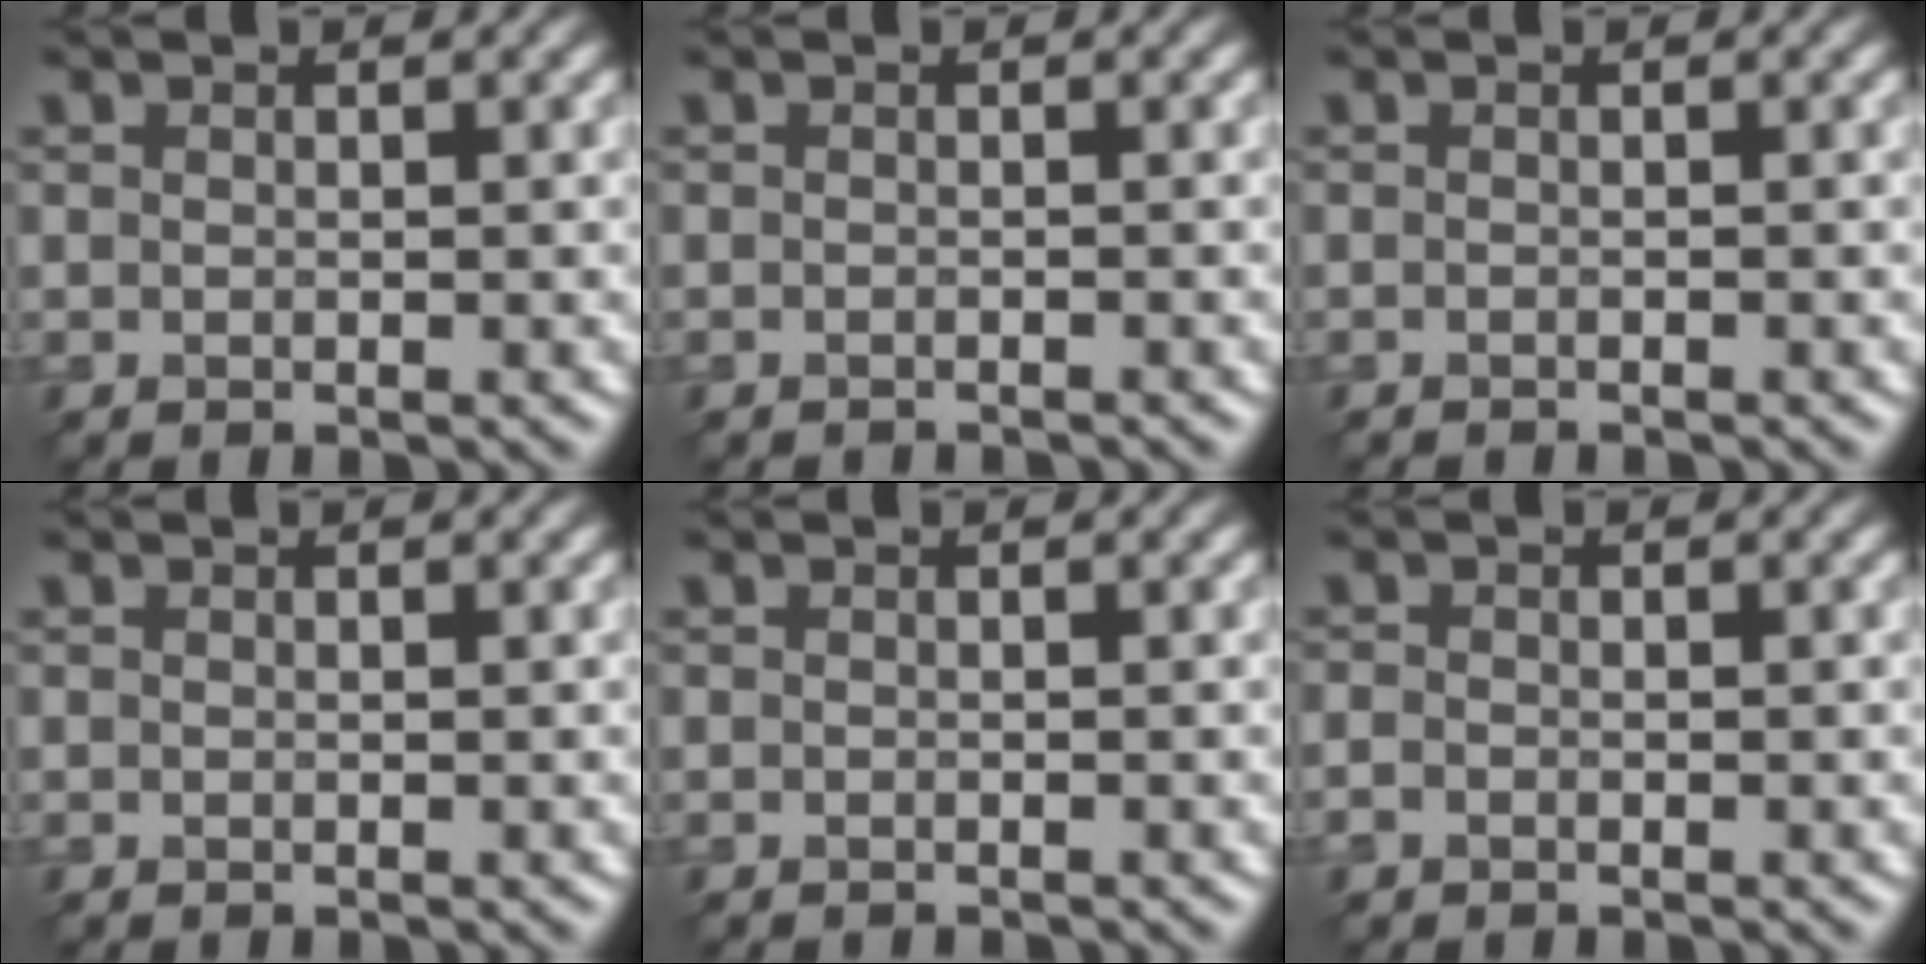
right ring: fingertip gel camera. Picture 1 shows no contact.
{"total": 1.3, "force": [-1.3, 0.1, 0.2], "torque": [0.003, -0.006, -0.019]}
{"total": 0.9, "force": [-0.9, 0.0, 0.1], "torque": [0.000, -0.006, -0.014]}
{"total": 0.0}
{"total": 0.6, "force": [-0.6, 0.0, 0.1], "torque": [0.002, -0.004, -0.010]}
{"total": 1.0, "force": [-0.6, 0.6, 0.4], "torque": [-0.007, -0.001, -0.013]}